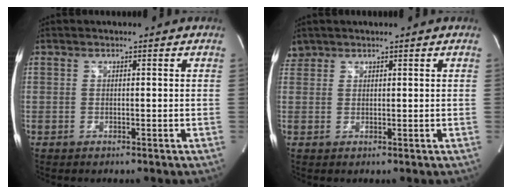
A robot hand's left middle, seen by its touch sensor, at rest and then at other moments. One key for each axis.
{"total": 2.0, "fx": 1.7, "fy": 1.1, "fz": -0.2, "tx": 0.004, "ty": 0.014, "tz": 0.033}